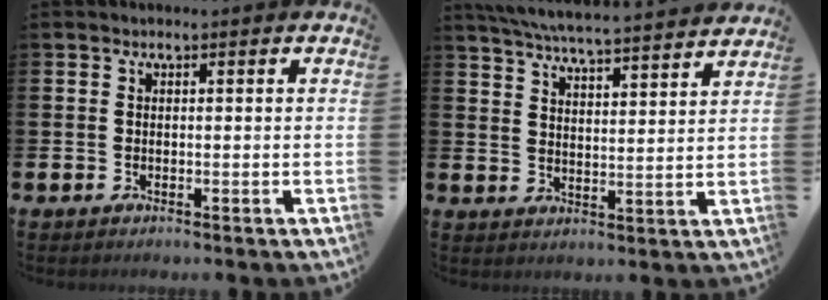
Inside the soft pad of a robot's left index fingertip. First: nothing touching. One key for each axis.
{"total": 6.4, "fx": 6.2, "fy": -0.2, "fz": 1.5, "tx": -0.039, "ty": -0.048, "tz": 0.105}